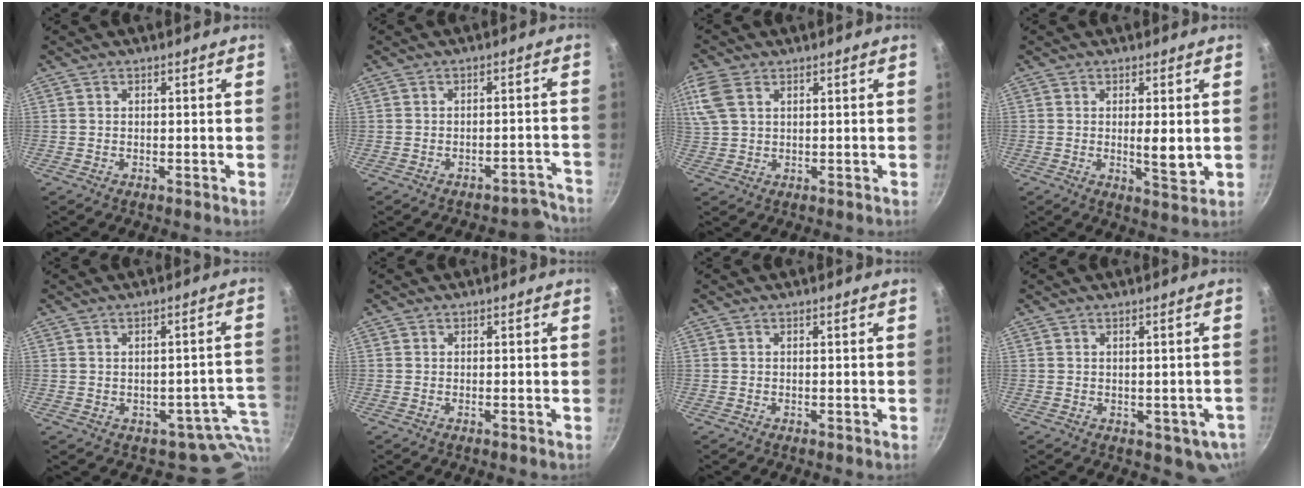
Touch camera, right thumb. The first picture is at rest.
{"total": 5.4, "force": [-4.8, 2.3, 0.7], "torque": [0.046, 0.059, -0.045]}
{"total": 9.0, "force": [3.8, 5.7, 5.8], "torque": [-0.137, 0.018, 0.080]}
{"total": 4.6, "force": [0.4, 1.2, 4.4], "torque": [-0.072, -0.018, 0.009]}
{"total": 8.7, "force": [-2.5, 6.7, 5.0], "torque": [0.004, 0.026, -0.017]}
{"total": 0.0}
{"total": 0.0}
{"total": 5.1, "force": [-0.9, 3.4, 3.6], "torque": [-0.027, 0.010, 0.001]}